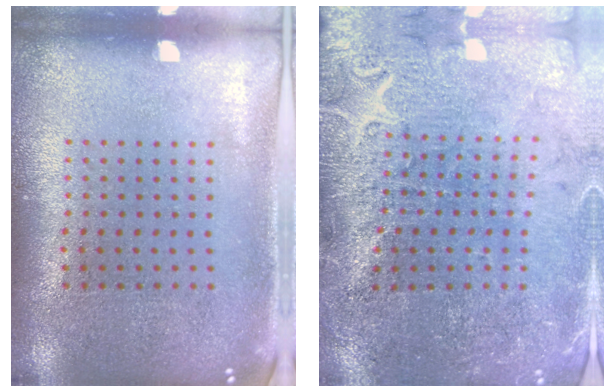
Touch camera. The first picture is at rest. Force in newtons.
{"total": 3.1, "press": 3.1, "slide": 0.5}